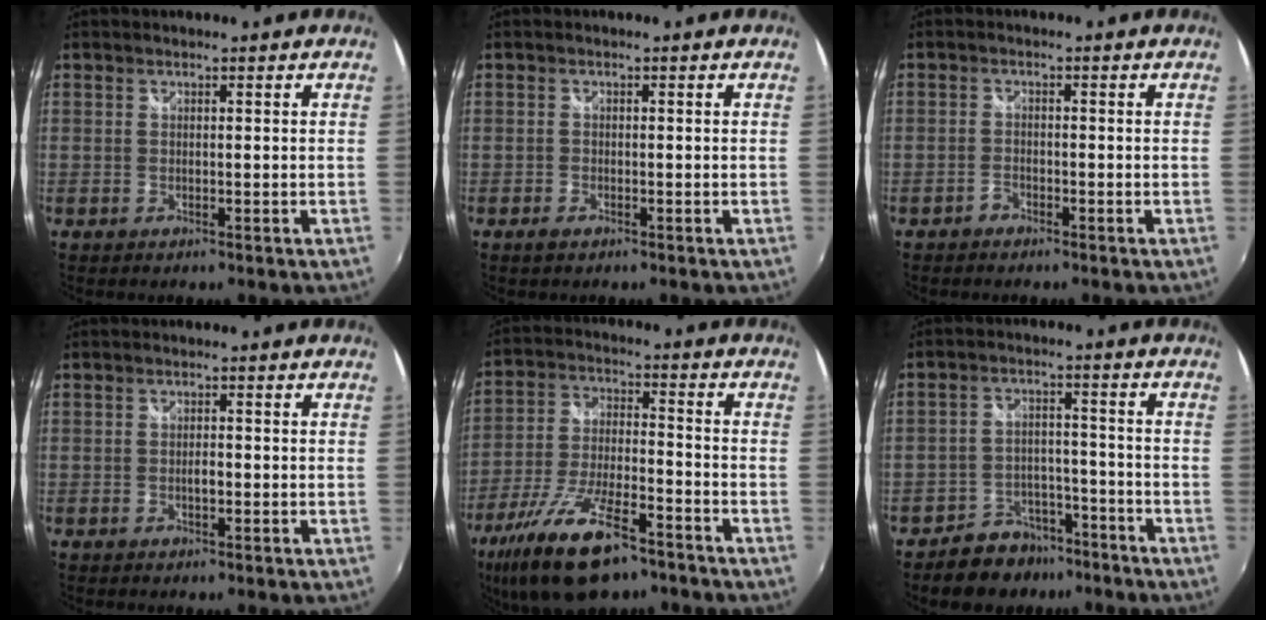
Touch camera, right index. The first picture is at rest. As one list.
[{"total": 1.1, "force": [-0.8, 0.5, 0.6], "torque": [-0.012, -0.002, -0.016]}, {"total": 1.7, "force": [-1.4, 0.8, 0.4], "torque": [-0.014, 0.001, -0.028]}, {"total": 1.4, "force": [-0.4, 0.6, 1.2], "torque": [-0.022, 0.002, -0.008]}, {"total": 18.3, "force": [-12.1, 6.2, 12.2], "torque": [-0.254, -0.037, -0.213]}, {"total": 8.5, "force": [-6.6, 5.1, 1.3], "torque": [-0.032, 0.026, -0.091]}]